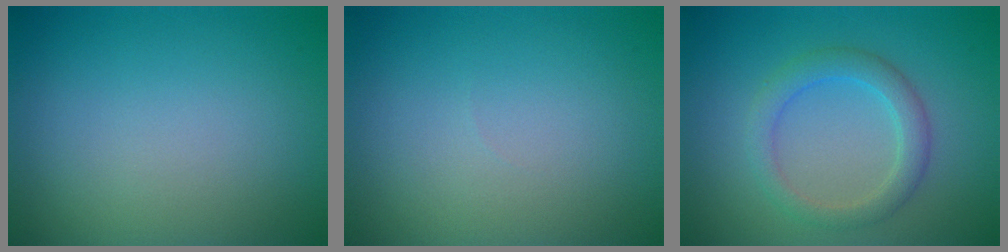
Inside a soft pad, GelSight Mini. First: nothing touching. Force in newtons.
{"total": 0.0}
{"total": 1.9, "press": 1.9, "slide": 0.2}